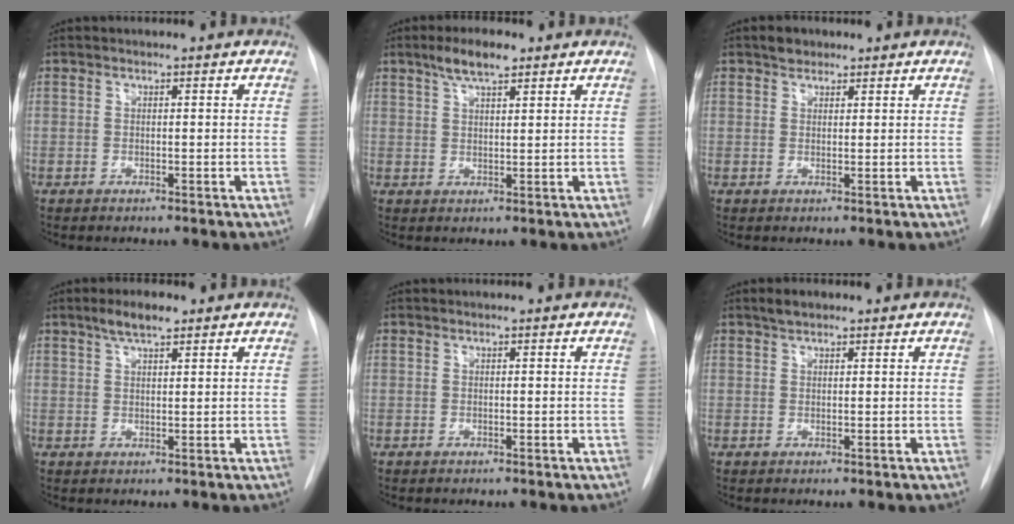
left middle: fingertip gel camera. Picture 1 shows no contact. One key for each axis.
{"total": 5.1, "fx": 3.5, "fy": 1.4, "fz": 3.5, "tx": -0.068, "ty": 0.011, "tz": 0.060}
{"total": 2.1, "fx": 1.5, "fy": 1.3, "fz": 0.6, "tx": -0.010, "ty": 0.005, "tz": 0.022}
{"total": 4.0, "fx": 2.8, "fy": 1.1, "fz": 2.7, "tx": -0.052, "ty": 0.008, "tz": 0.048}
{"total": 0.0}
{"total": 1.9, "fx": 1.4, "fy": 0.8, "fz": 0.9, "tx": -0.019, "ty": 0.008, "tz": 0.024}